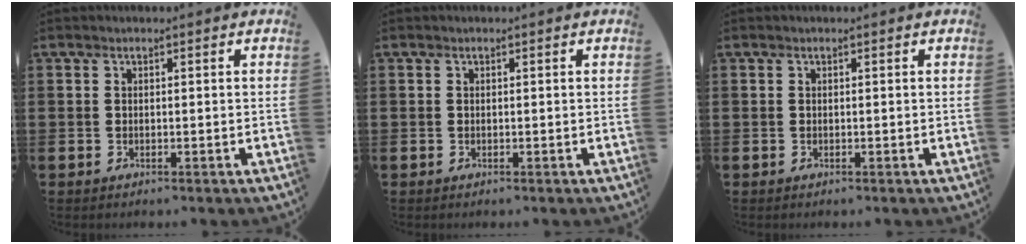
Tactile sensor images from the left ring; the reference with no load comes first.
{"total": 0.0}
{"total": 0.0}